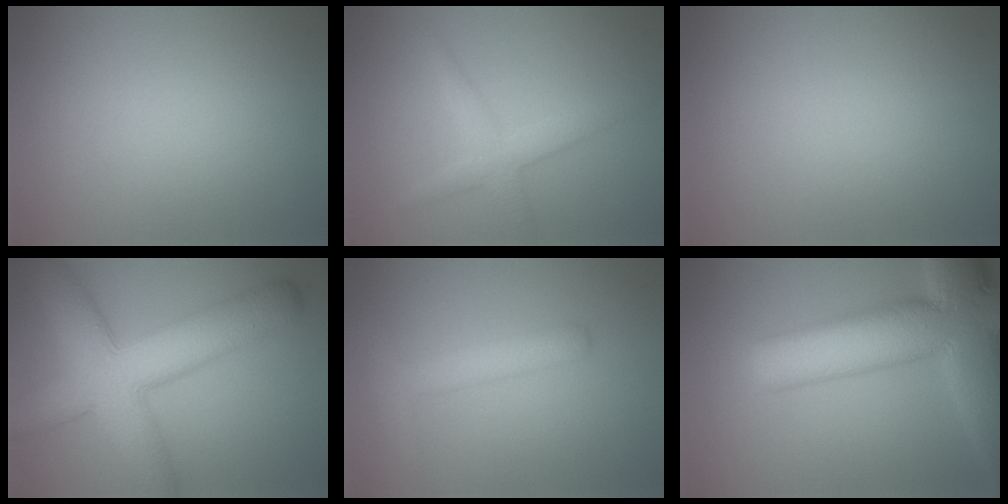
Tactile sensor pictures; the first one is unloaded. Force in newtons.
{"total": 2.6, "press": 2.6, "slide": 0.1}
{"total": 0.0}
{"total": 9.9, "press": 9.9, "slide": 0.4}
{"total": 2.9, "press": 2.9, "slide": 0.2}
{"total": 13.3, "press": 13.3, "slide": 0.5}